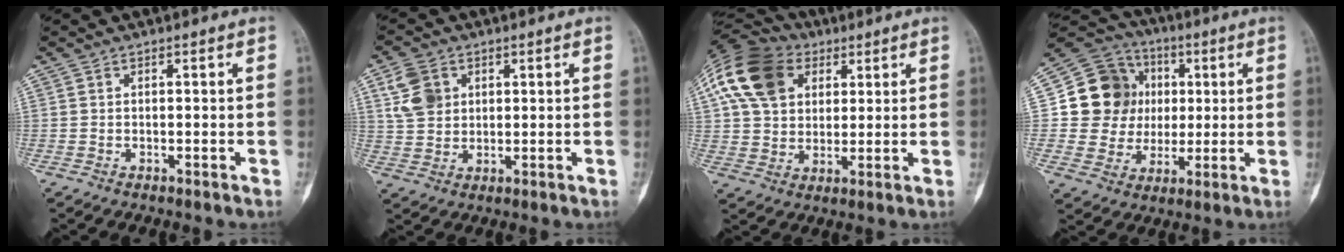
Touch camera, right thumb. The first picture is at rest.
{"total": 6.7, "force": [2.5, 5.1, 3.5], "torque": [-0.052, -0.001, 0.051]}
{"total": 15.9, "force": [6.0, 11.3, 9.4], "torque": [-0.176, 0.006, 0.105]}
{"total": 14.0, "force": [2.2, 12.8, 5.3], "torque": [-0.055, 0.014, 0.044]}